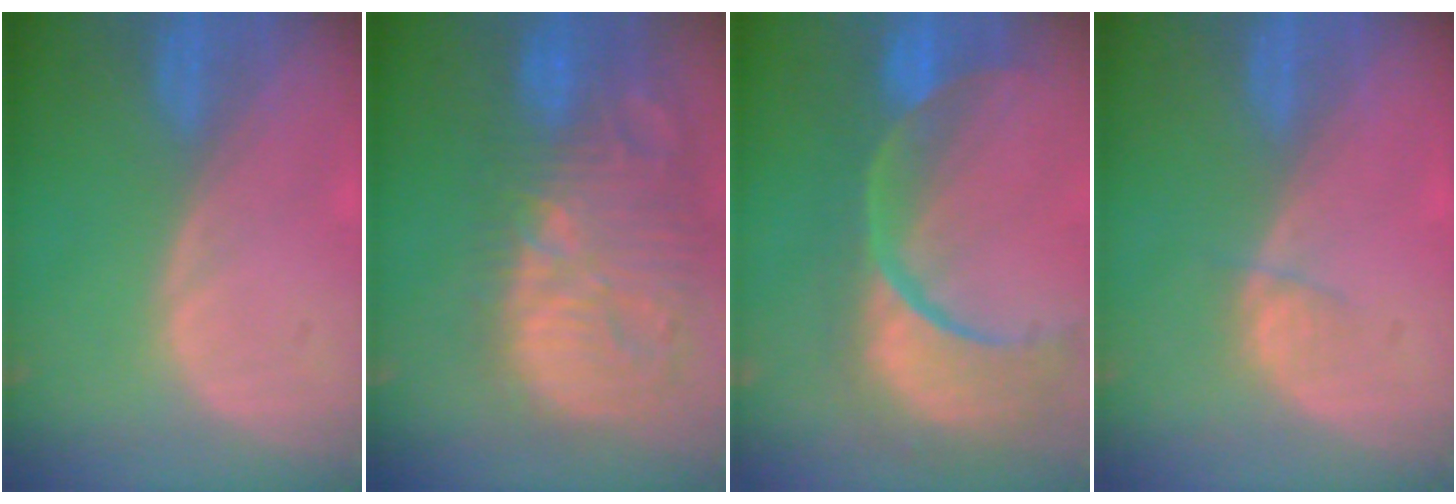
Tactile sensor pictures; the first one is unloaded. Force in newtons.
{"total": 14.8, "press": 12.8, "slide": 7.3}
{"total": 13.8, "press": 10.9, "slide": 8.4}
{"total": 1.4, "press": 1.3, "slide": 0.6}